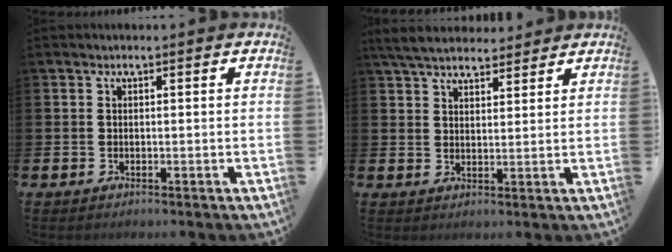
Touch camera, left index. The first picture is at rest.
{"total": 5.4, "force": [5.0, 1.3, 1.3], "torque": [-0.048, -0.012, 0.095]}